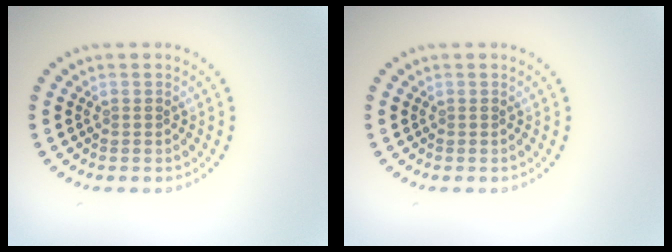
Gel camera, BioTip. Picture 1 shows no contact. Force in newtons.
{"total": 0.0}